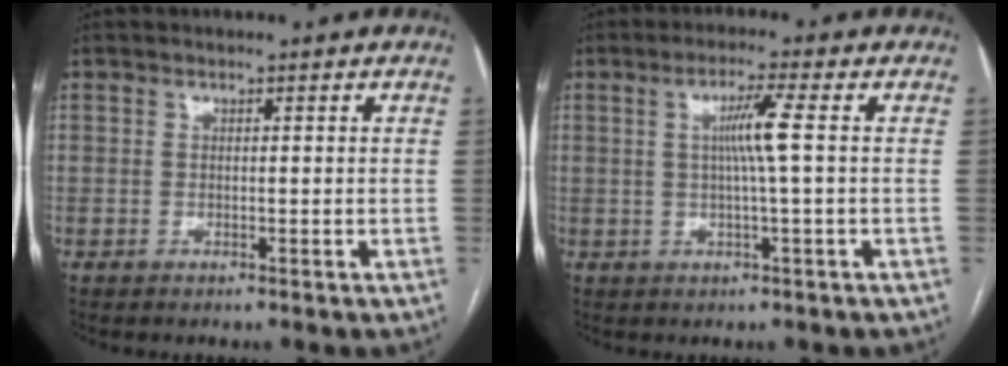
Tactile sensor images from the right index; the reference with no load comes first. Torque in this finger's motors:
{"motor_torque": [0.74, 0.20, 0.25, 0.10]}